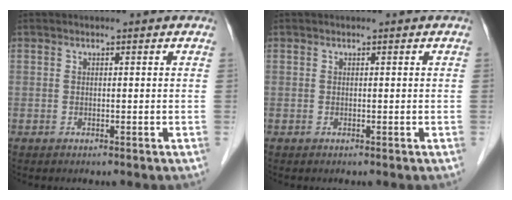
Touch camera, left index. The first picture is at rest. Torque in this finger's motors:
{"motor_torque": [0.02, 0.00, -0.07, -0.01]}